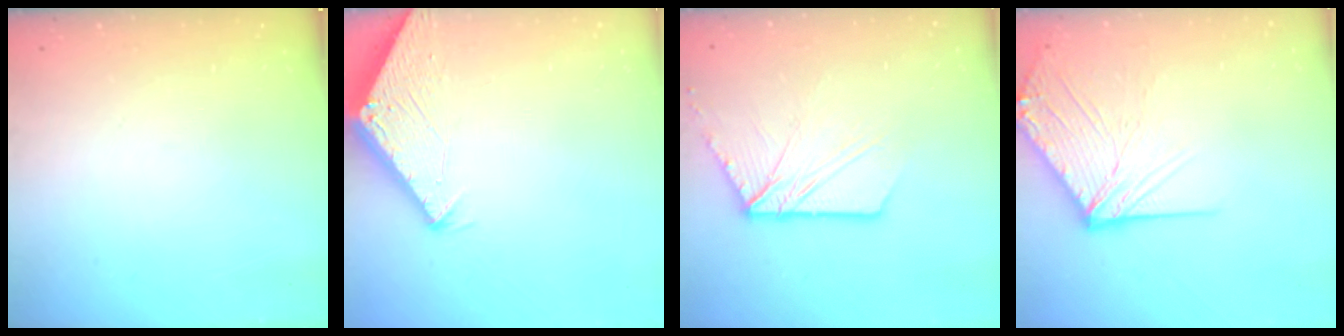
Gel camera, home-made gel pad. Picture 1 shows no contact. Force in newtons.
{"total": 2.8, "press": 2.8, "slide": 0.2}
{"total": 13.2, "press": 13.1, "slide": 1.4}
{"total": 12.5, "press": 12.4, "slide": 1.9}